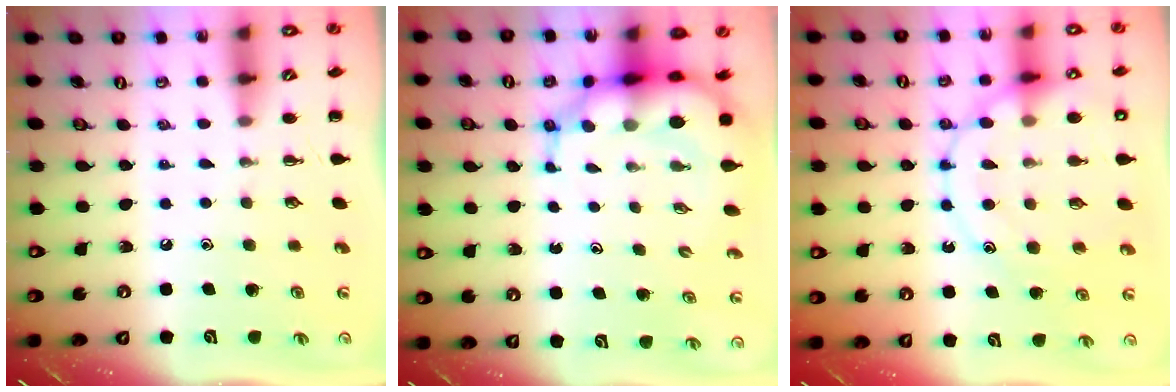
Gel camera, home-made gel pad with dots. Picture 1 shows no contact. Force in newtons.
{"total": 9.1, "press": 8.7, "slide": 2.6}
{"total": 16.5, "press": 16.3, "slide": 2.2}